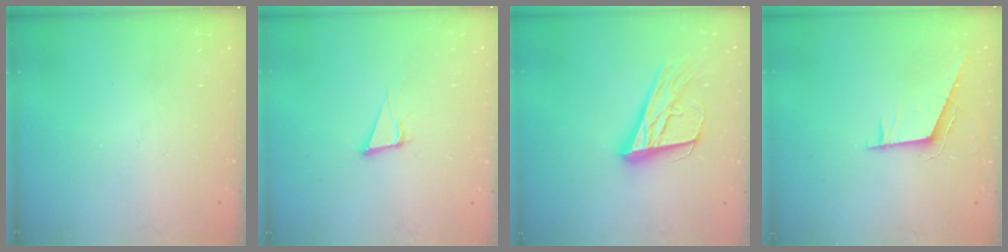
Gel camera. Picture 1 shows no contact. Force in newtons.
{"total": 3.8, "press": 1.9, "slide": 3.3}
{"total": 20.1, "press": 19.8, "slide": 3.8}
{"total": 6.3, "press": 6.3, "slide": 0.7}